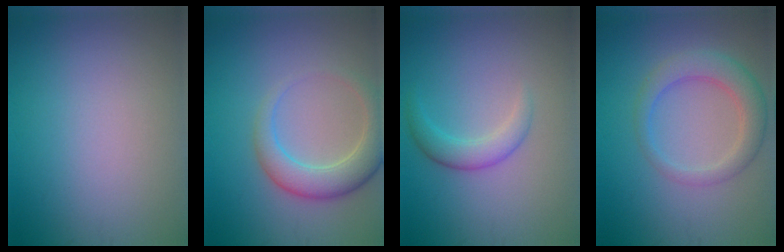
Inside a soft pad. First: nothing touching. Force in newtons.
{"total": 4.5, "press": 4.5, "slide": 0.4}
{"total": 2.5, "press": 2.5, "slide": 0.1}
{"total": 3.8, "press": 3.8, "slide": 0.1}